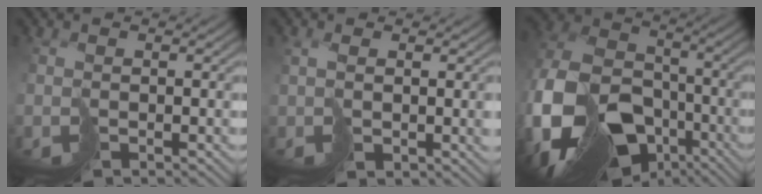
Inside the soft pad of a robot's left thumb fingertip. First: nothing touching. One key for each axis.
{"total": 2.9, "fx": 1.1, "fy": 1.4, "fz": 2.4, "tx": -0.046, "ty": -0.005, "tz": 0.032}
{"total": 18.9, "fx": -8.0, "fy": 13.0, "fz": 11.1, "tx": -0.281, "ty": -0.040, "tz": -0.109}